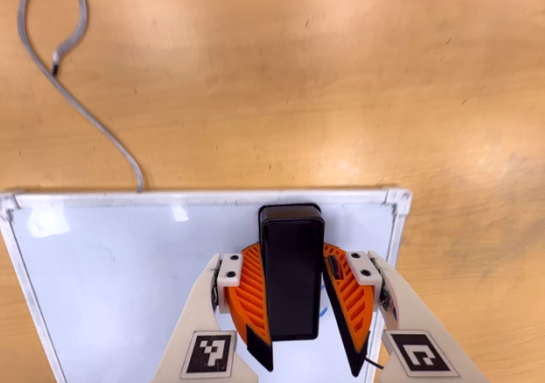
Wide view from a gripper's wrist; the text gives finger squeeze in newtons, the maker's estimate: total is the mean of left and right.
{"total": 9.2, "left": 10.1, "right": 8.3}